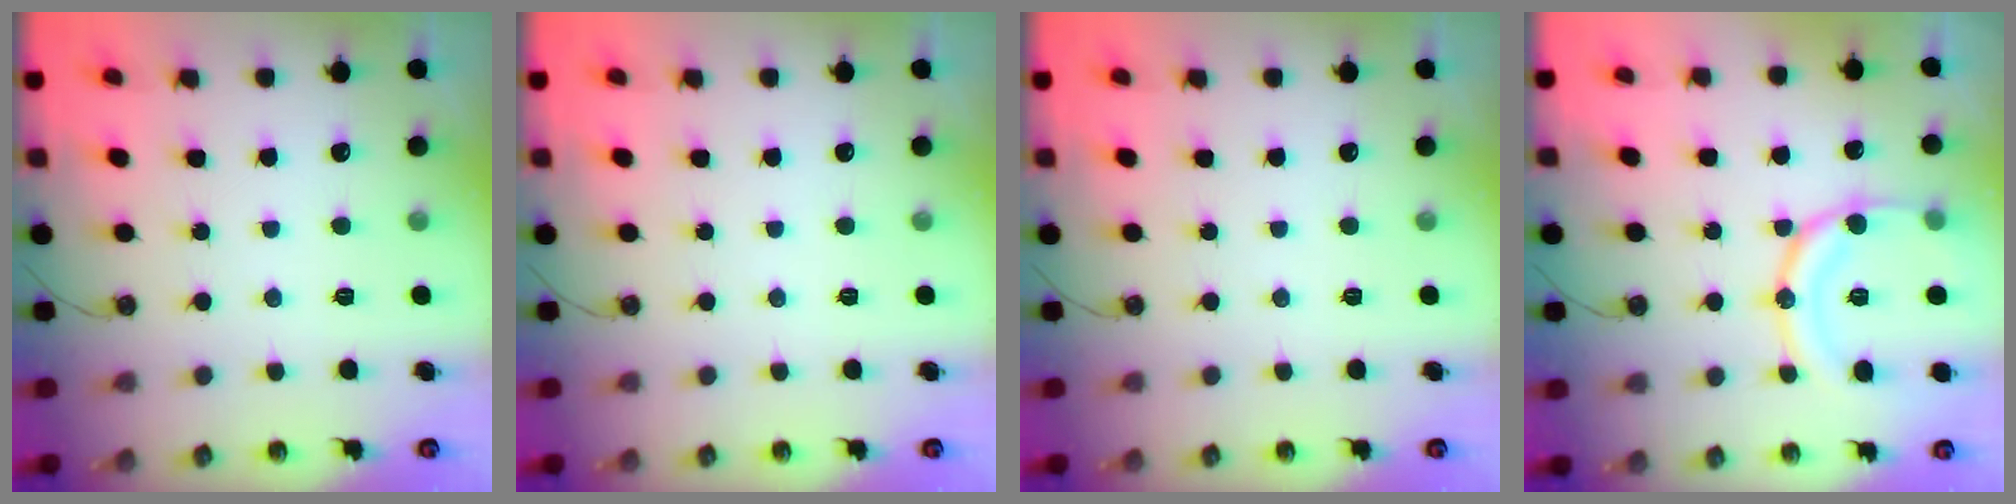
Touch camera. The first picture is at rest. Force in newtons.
{"total": 0.0}
{"total": 0.0}
{"total": 15.3, "press": 15.2, "slide": 2.0}